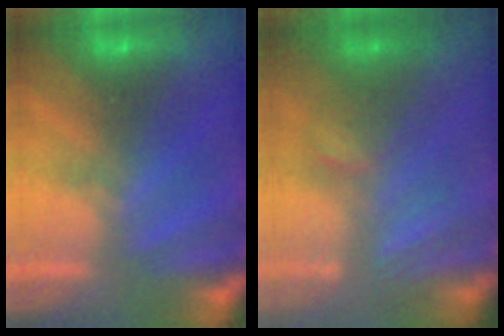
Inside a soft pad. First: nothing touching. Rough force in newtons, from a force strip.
{"total": 2.8}